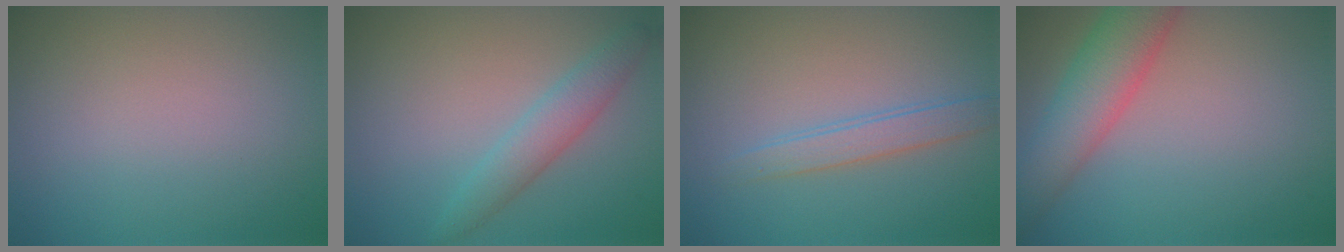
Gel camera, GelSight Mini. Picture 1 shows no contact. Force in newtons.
{"total": 2.7, "press": 2.7, "slide": 0.1}
{"total": 2.1, "press": 2.1, "slide": 0.1}
{"total": 6.0, "press": 6.0, "slide": 0.4}